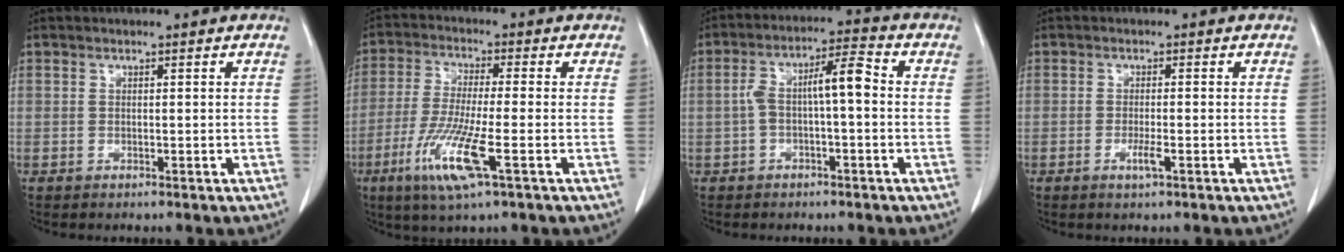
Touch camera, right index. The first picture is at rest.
{"total": 10.5, "force": [-4.2, 0.4, 9.6], "torque": [-0.200, -0.025, -0.082]}
{"total": 7.3, "force": [-0.3, 1.6, 7.1], "torque": [-0.135, 0.034, -0.004]}
{"total": 2.2, "force": [-0.9, 0.0, 2.0], "torque": [-0.037, -0.005, -0.016]}